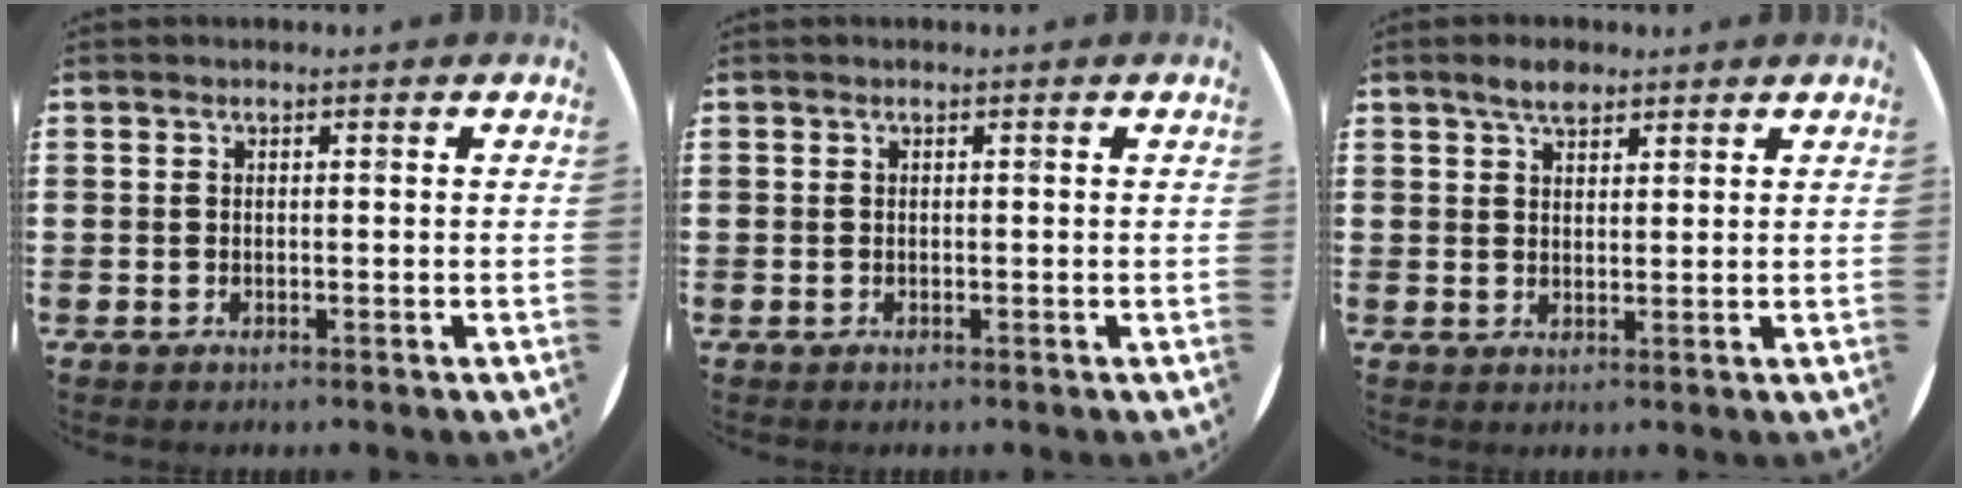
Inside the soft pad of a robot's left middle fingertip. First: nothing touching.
{"total": 0.0}
{"total": 3.5, "force": [2.8, 1.4, 1.5], "torque": [-0.016, 0.000, 0.048]}